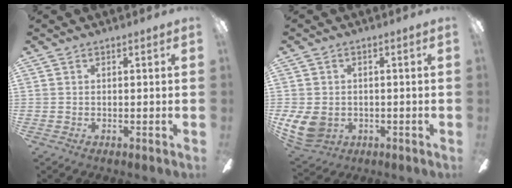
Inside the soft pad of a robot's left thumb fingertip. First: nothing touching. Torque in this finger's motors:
{"motor_torque": [-0.32, 0.64, 0.23, -0.20, 0.16]}